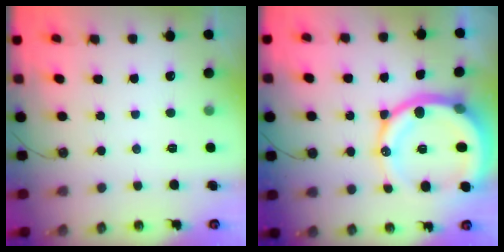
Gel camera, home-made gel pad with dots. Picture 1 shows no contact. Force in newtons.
{"total": 20.1, "press": 20.0, "slide": 2.5}